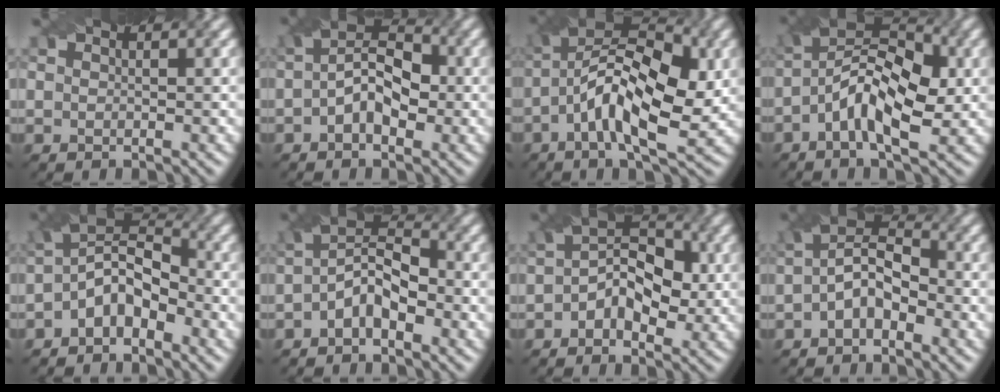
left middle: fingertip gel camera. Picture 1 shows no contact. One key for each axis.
{"total": 5.5, "fx": -0.4, "fy": 3.3, "fz": 4.4, "tx": -0.068, "ty": 0.012, "tz": -0.014}
{"total": 11.4, "fx": -0.7, "fy": 4.9, "fz": 10.2, "tx": -0.175, "ty": 0.017, "tz": -0.020}
{"total": 8.0, "fx": -1.1, "fy": 3.7, "fz": 7.0, "tx": -0.127, "ty": 0.024, "tz": -0.027}
{"total": 5.4, "fx": -2.1, "fy": 3.1, "fz": 3.9, "tx": -0.067, "ty": 0.013, "tz": -0.047}
{"total": 4.8, "fx": -1.4, "fy": 2.5, "fz": 3.8, "tx": -0.069, "ty": 0.011, "tz": -0.032}
{"total": 6.0, "fx": -0.3, "fy": 3.8, "fz": 4.6, "tx": -0.067, "ty": 0.011, "tz": -0.013}
{"total": 4.8, "fx": -1.0, "fy": 2.8, "fz": 3.8, "tx": -0.067, "ty": 0.011, "tz": -0.025}